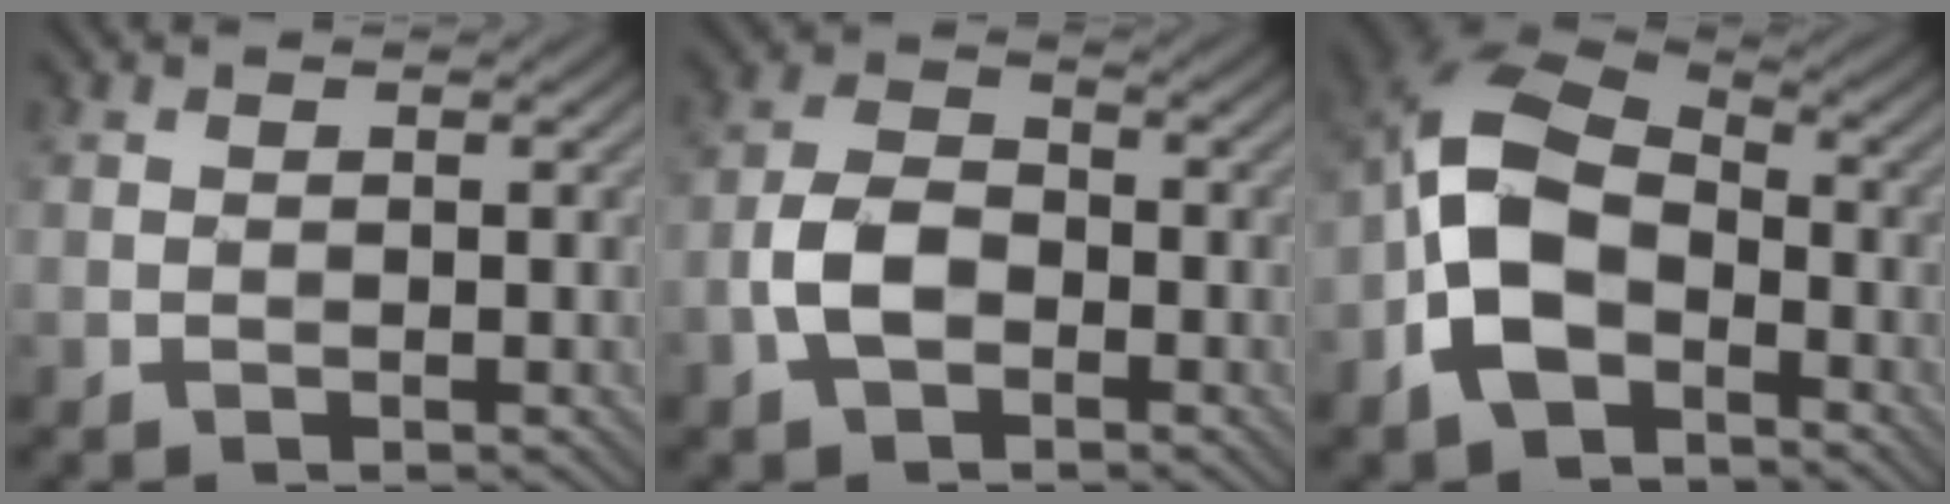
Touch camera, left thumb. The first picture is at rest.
{"total": 5.5, "force": [-2.4, 3.2, 3.8], "torque": [-0.081, 0.007, -0.053]}
{"total": 11.4, "force": [-4.3, 7.2, 7.8], "torque": [-0.178, -0.006, -0.098]}